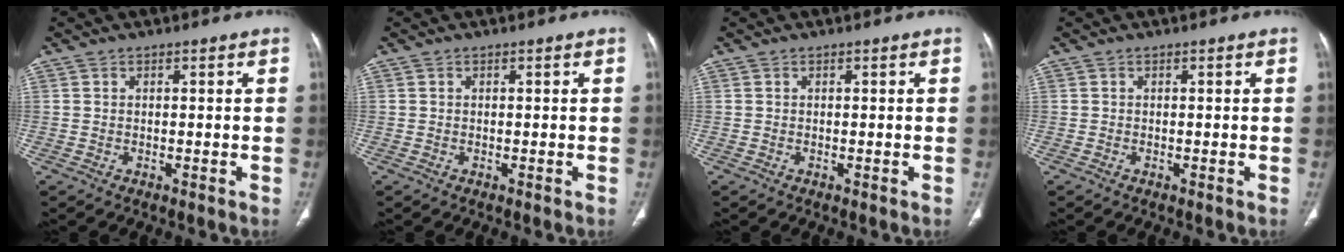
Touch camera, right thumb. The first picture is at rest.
{"total": 0.0}
{"total": 0.0}
{"total": 0.0}